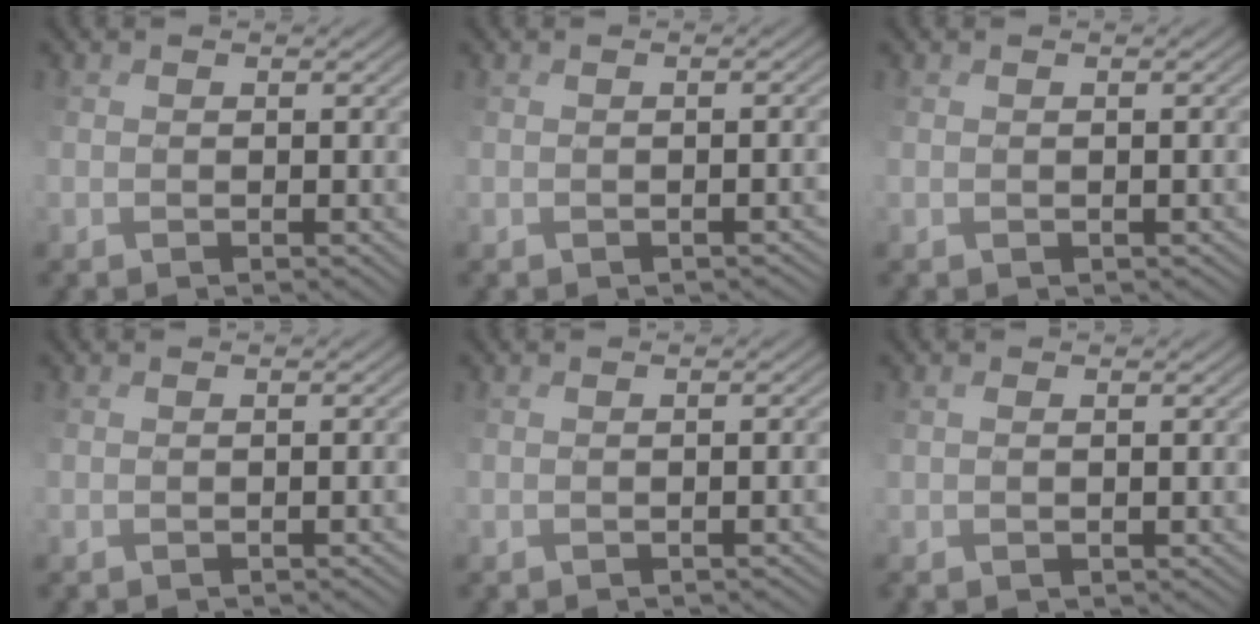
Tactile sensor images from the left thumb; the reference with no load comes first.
{"total": 2.0, "force": [-1.4, 0.8, 1.1], "torque": [-0.002, 0.000, -0.010]}
{"total": 1.1, "force": [-0.5, 0.8, 0.6], "torque": [-0.004, -0.003, -0.002]}
{"total": 1.2, "force": [-0.9, 0.4, 0.7], "torque": [0.000, 0.002, -0.006]}
{"total": 1.6, "force": [-1.2, 0.6, 0.9], "torque": [-0.001, 0.000, -0.007]}
{"total": 0.8, "force": [-0.4, 0.4, 0.5], "torque": [-0.003, -0.003, 0.002]}